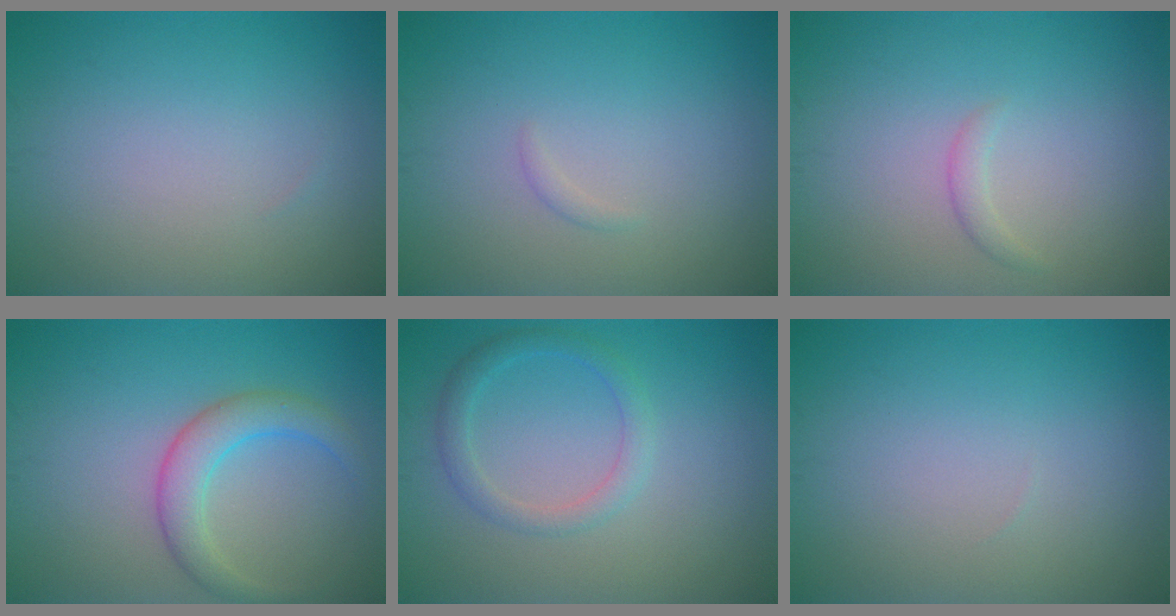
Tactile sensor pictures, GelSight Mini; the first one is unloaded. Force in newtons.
{"total": 0.5, "press": 0.5, "slide": 0.0}
{"total": 1.0, "press": 1.0, "slide": 0.1}
{"total": 3.5, "press": 3.5, "slide": 0.1}
{"total": 2.2, "press": 2.2, "slide": 0.1}
{"total": 0.0}